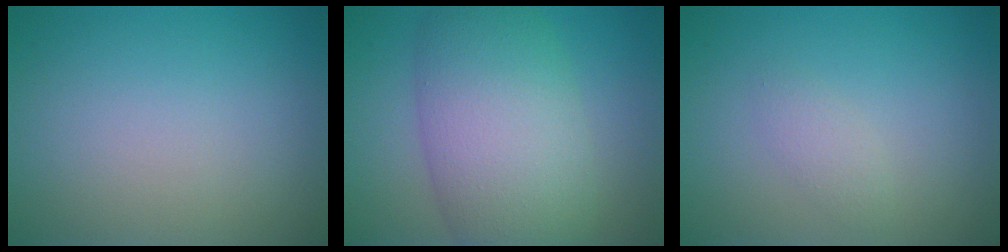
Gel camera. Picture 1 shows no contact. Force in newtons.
{"total": 9.6, "press": 9.6, "slide": 0.2}
{"total": 1.2, "press": 1.2, "slide": 0.0}